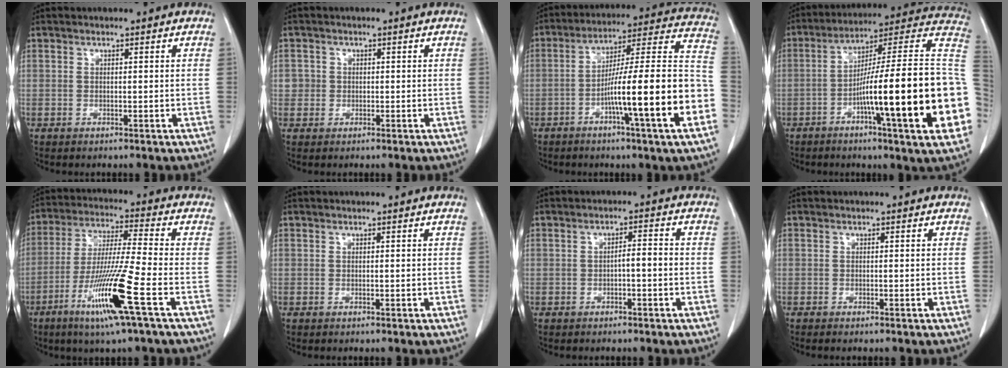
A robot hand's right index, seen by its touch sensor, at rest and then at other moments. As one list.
[{"total": 2.0, "force": [0.1, 2.0, 0.1], "torque": [0.011, 0.006, 0.000]}, {"total": 20.4, "force": [-6.5, -0.1, 19.4], "torque": [-0.246, 0.014, -0.101]}, {"total": 27.3, "force": [-5.6, 1.2, 26.7], "torque": [-0.287, 0.012, -0.095]}, {"total": 13.8, "force": [-5.9, -1.1, 12.4], "torque": [-0.246, -0.026, -0.114]}, {"total": 0.0}, {"total": 2.5, "force": [-0.7, 0.5, 2.4], "torque": [-0.036, 0.007, -0.011]}, {"total": 0.7, "force": [-0.6, 0.0, 0.4], "torque": [-0.010, -0.002, -0.010]}]